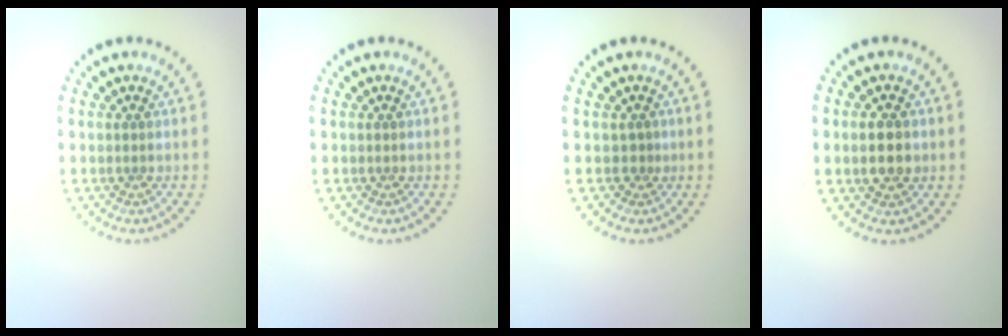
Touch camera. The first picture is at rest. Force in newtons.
{"total": 0.0}
{"total": 0.6, "press": 0.3, "slide": 0.6}
{"total": 2.7, "press": 2.7, "slide": 0.3}